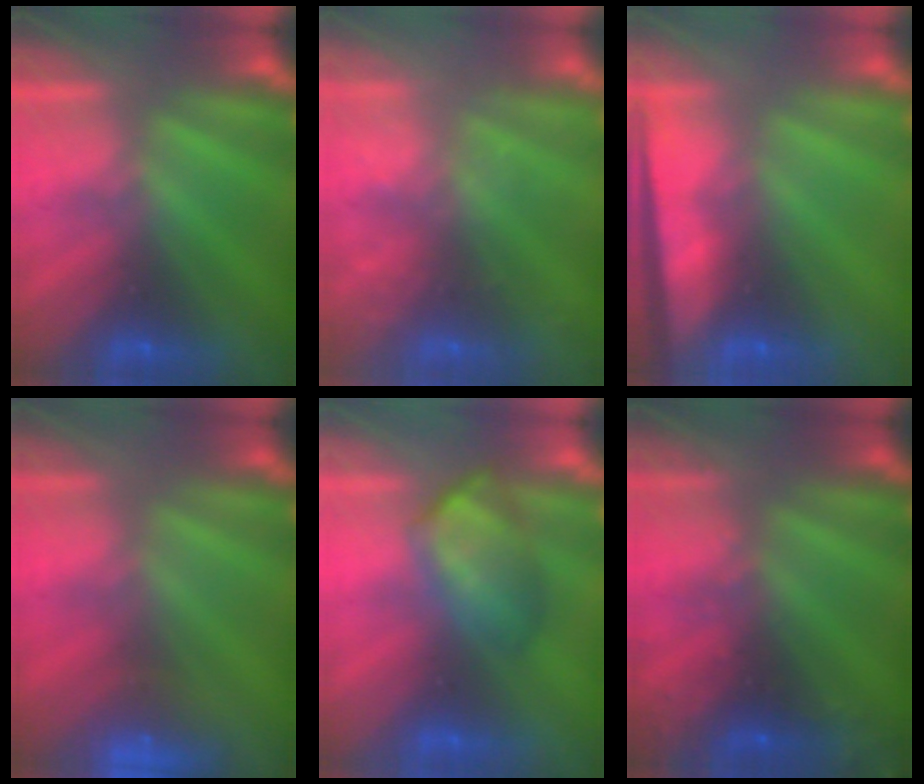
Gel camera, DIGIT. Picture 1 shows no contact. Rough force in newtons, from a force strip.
{"total": 7.6}
{"total": 9.0}
{"total": 6.6}
{"total": 4.4}
{"total": 8.5}